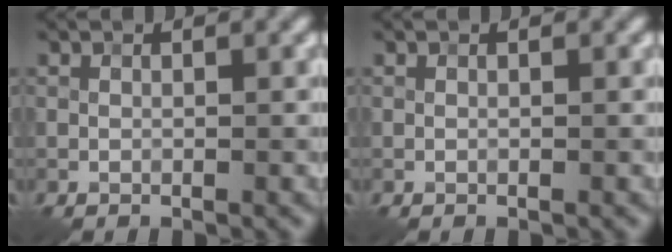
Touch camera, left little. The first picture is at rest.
{"total": 0.0}